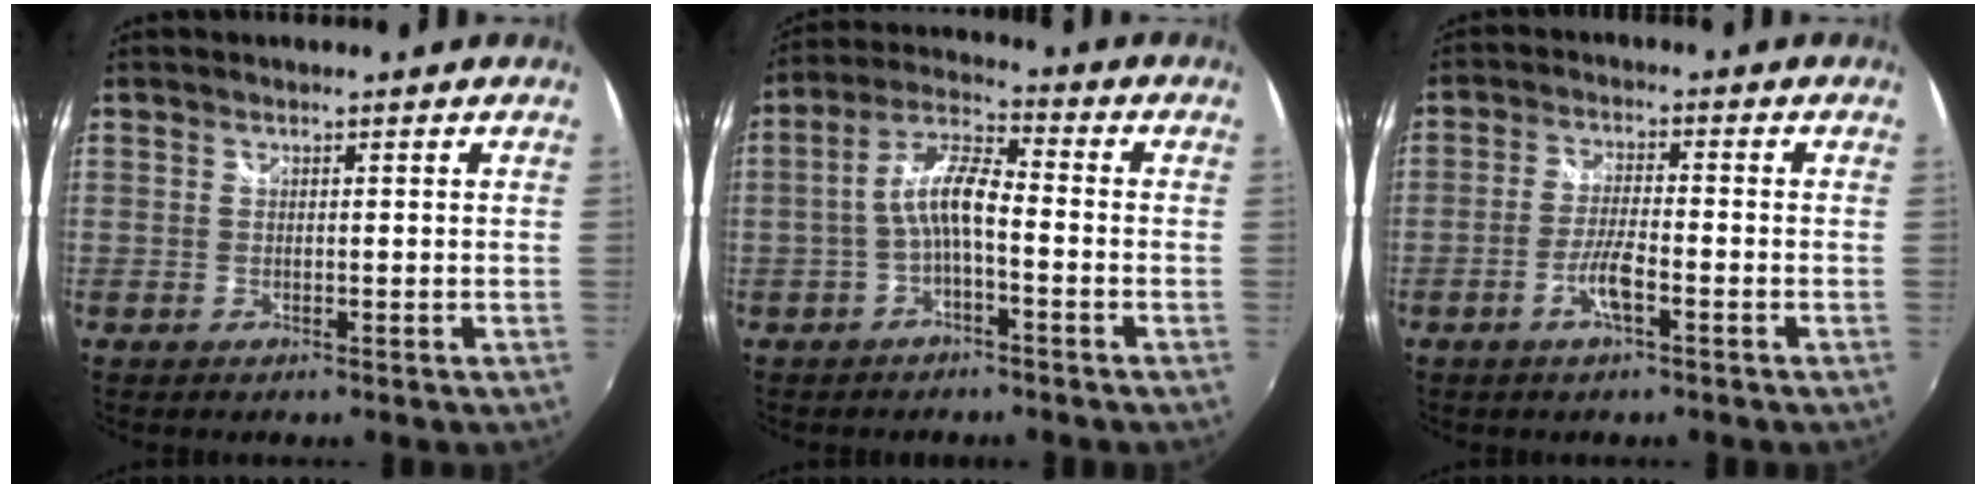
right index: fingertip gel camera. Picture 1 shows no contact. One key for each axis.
{"total": 7.1, "fx": -2.0, "fy": 1.8, "fz": 6.6, "tx": -0.145, "ty": 0.019, "tz": -0.040}
{"total": 5.0, "fx": -2.6, "fy": 0.7, "fz": 4.2, "tx": -0.090, "ty": 0.000, "tz": -0.049}